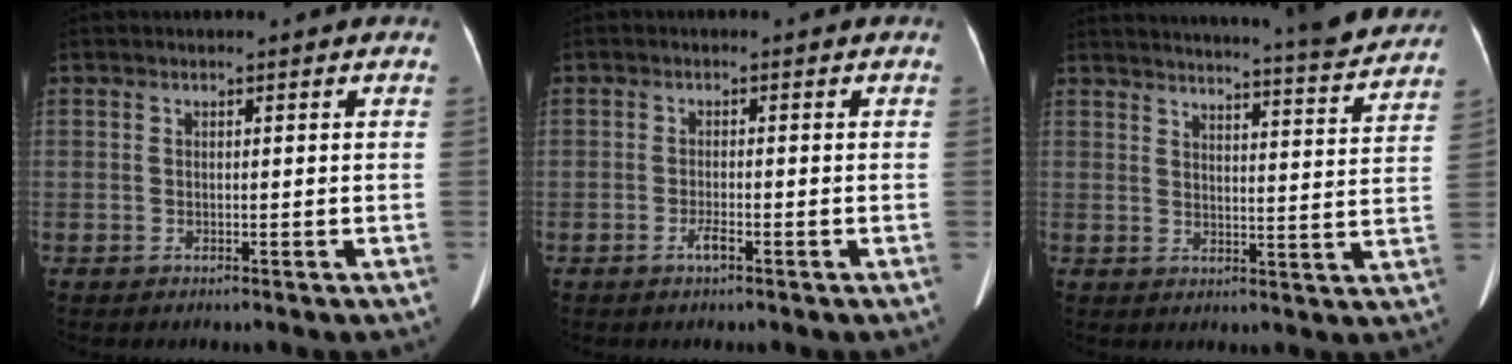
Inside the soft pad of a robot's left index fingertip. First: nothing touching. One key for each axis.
{"total": 1.5, "fx": -1.2, "fy": 0.1, "fz": 1.0, "tx": -0.024, "ty": -0.006, "tz": -0.023}
{"total": 21.7, "fx": 20.4, "fy": 1.0, "fz": 7.3, "tx": -0.106, "ty": -0.053, "tz": 0.241}